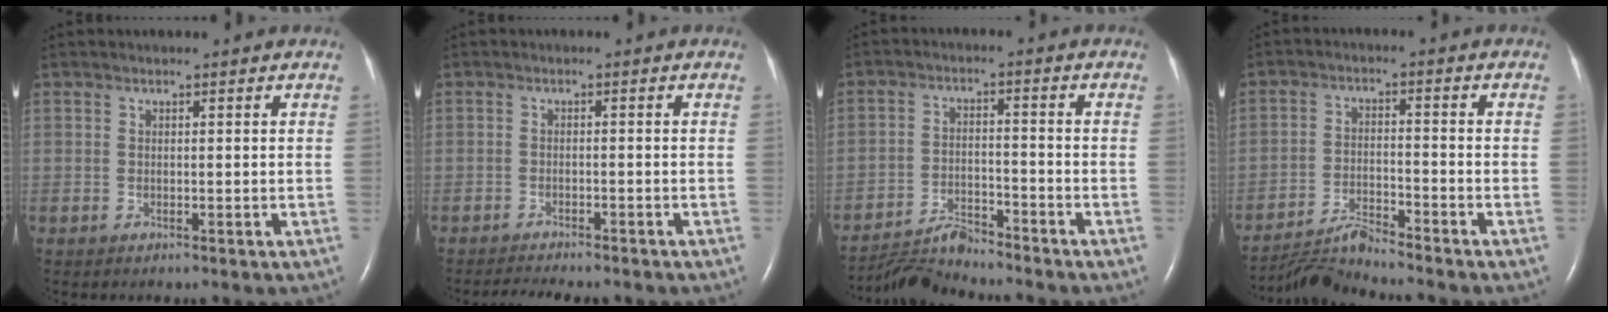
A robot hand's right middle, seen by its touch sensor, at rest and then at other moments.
{"total": 6.8, "force": [-6.1, 1.2, 2.7], "torque": [-0.040, -0.005, -0.085]}
{"total": 5.9, "force": [-5.8, -0.5, -0.1], "torque": [-0.008, -0.012, -0.105]}
{"total": 5.8, "force": [-5.6, -1.5, 0.3], "torque": [-0.019, -0.016, -0.104]}